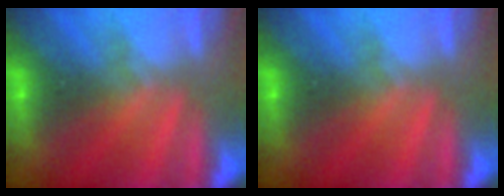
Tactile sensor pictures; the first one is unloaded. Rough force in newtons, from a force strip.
{"total": 0.0}